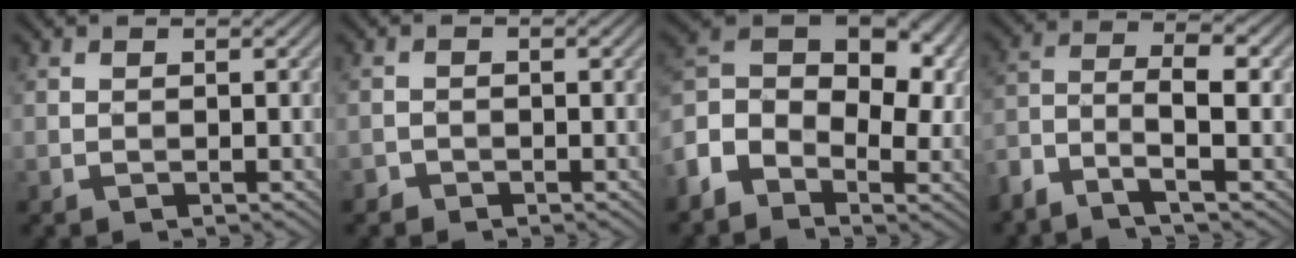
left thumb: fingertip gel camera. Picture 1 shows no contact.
{"total": 1.0, "force": [-0.8, 0.5, 0.0], "torque": [0.002, 0.000, -0.018]}
{"total": 11.6, "force": [-2.5, 7.7, 8.3], "torque": [-0.175, 0.002, -0.064]}
{"total": 6.4, "force": [-3.6, 1.7, 5.0], "torque": [-0.100, 0.006, -0.086]}